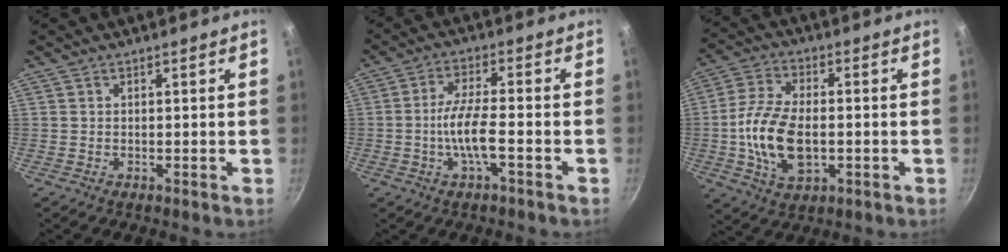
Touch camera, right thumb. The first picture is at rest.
{"total": 7.3, "force": [-2.4, 1.7, 6.7], "torque": [-0.134, 0.022, -0.052]}
{"total": 13.4, "force": [-1.8, 7.6, 11.0], "torque": [-0.206, 0.019, -0.036]}